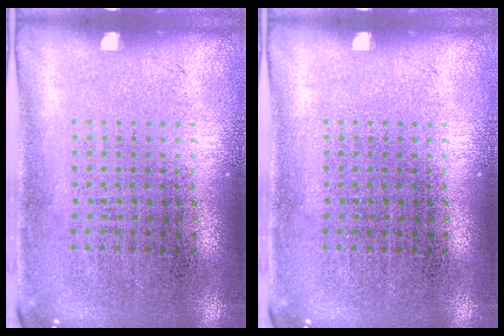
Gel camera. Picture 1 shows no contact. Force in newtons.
{"total": 0.0}